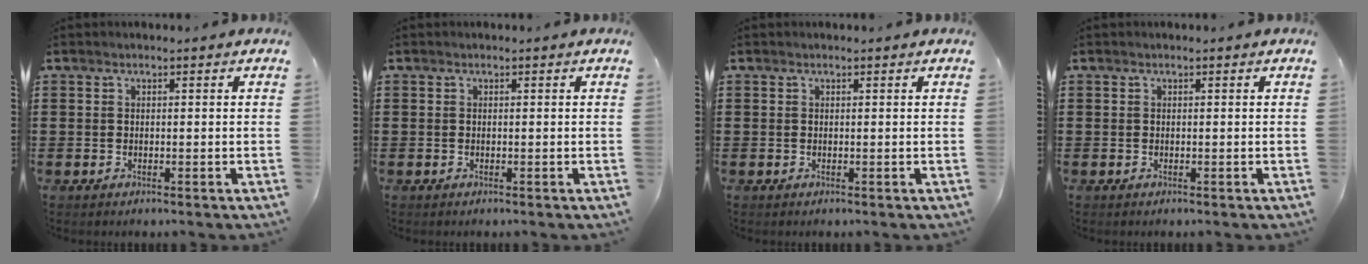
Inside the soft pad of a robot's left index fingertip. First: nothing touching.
{"total": 0.0}
{"total": 0.0}
{"total": 0.0}